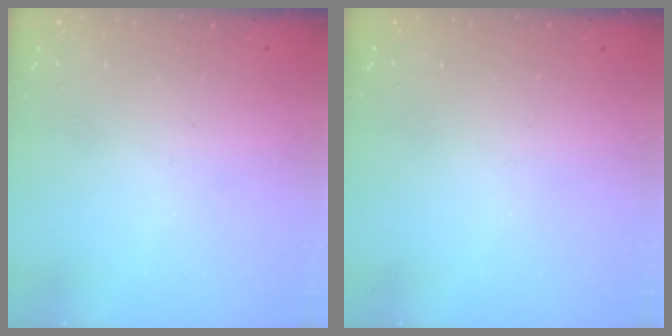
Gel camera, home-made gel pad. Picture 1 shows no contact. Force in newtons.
{"total": 0.0}